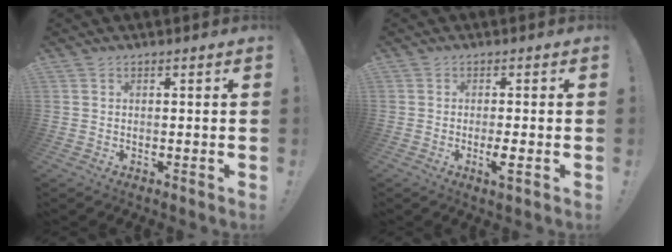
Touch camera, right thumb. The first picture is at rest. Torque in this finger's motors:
{"motor_torque": [0.08, 0.28, 0.63, -0.21, 0.00]}